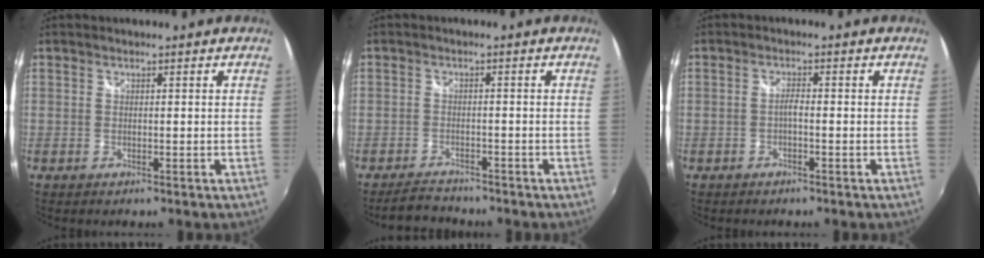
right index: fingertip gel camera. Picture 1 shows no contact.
{"total": 4.3, "force": [-3.9, 1.8, 0.5], "torque": [-0.029, 0.007, -0.066]}
{"total": 1.5, "force": [-0.7, 0.3, 1.3], "torque": [-0.025, 0.003, -0.014]}